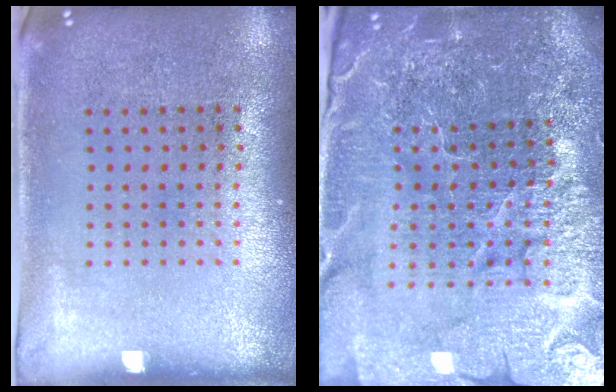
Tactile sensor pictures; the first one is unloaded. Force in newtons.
{"total": 6.2, "press": 5.5, "slide": 2.8}